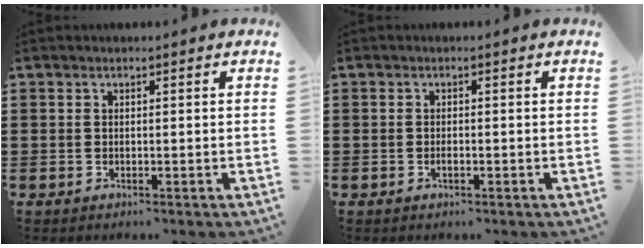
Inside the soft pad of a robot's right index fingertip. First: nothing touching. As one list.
[{"total": 0.9, "force": [-0.4, 0.2, 0.8], "torque": [-0.017, -0.007, -0.006]}]